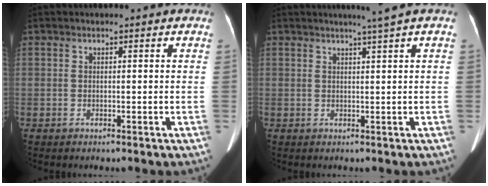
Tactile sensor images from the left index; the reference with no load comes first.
{"total": 2.3, "force": [1.6, -1.0, 1.3], "torque": [-0.019, -0.005, 0.030]}